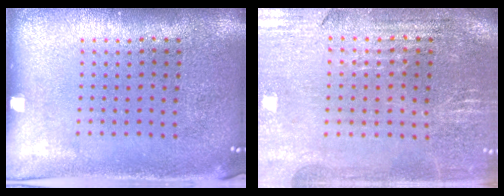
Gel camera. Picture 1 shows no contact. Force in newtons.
{"total": 1.3, "press": 1.3, "slide": 0.3}